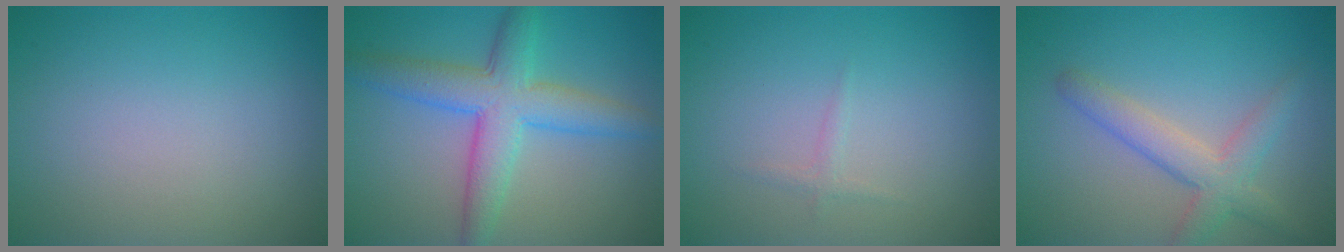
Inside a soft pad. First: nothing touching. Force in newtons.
{"total": 6.0, "press": 6.0, "slide": 0.2}
{"total": 0.7, "press": 0.7, "slide": 0.0}
{"total": 3.7, "press": 3.6, "slide": 0.2}